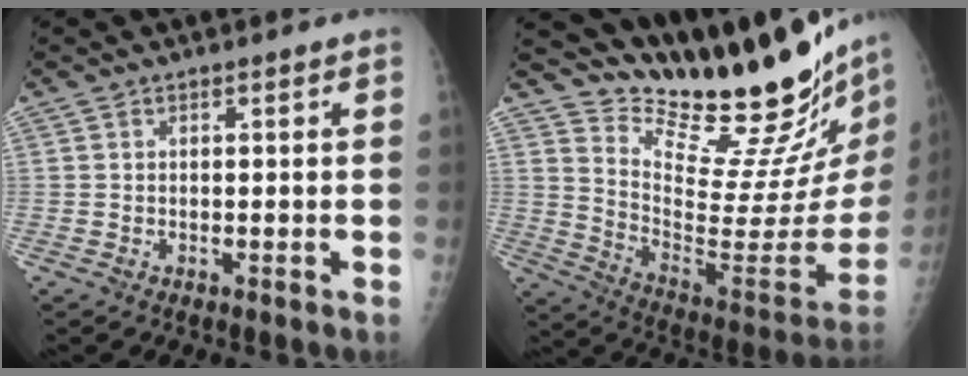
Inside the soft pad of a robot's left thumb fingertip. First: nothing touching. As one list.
[{"total": 28.7, "force": [26.3, 4.3, 10.6], "torque": [-0.135, -0.212, 0.367]}]